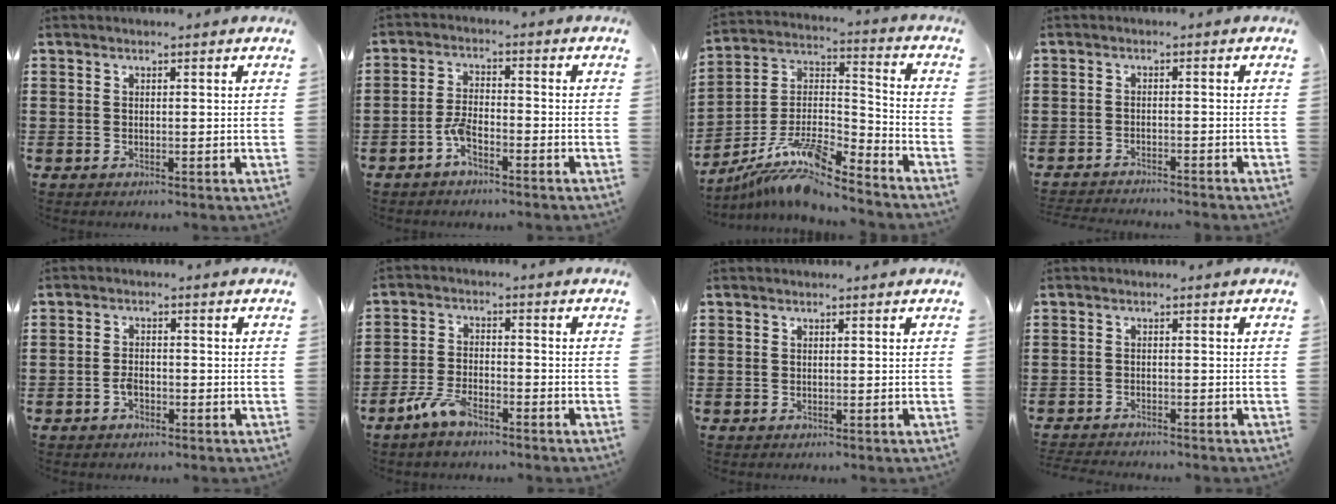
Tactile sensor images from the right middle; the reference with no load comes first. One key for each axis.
{"total": 3.7, "fx": -2.4, "fy": 1.3, "fz": 2.5, "tx": -0.066, "ty": -0.003, "tz": -0.050}
{"total": 11.4, "fx": -9.6, "fy": 1.7, "fz": 6.0, "tx": -0.128, "ty": 0.009, "tz": -0.193}
{"total": 2.1, "fx": -2.1, "fy": -0.2, "fz": 0.0, "tx": -0.004, "ty": -0.002, "tz": -0.045}
{"total": 2.1, "fx": -1.2, "fy": 1.0, "fz": 1.4, "tx": -0.029, "ty": 0.000, "tz": -0.023}
{"total": 4.9, "fx": -3.8, "fy": 1.6, "fz": 2.7, "tx": -0.073, "ty": 0.002, "tz": -0.079}
{"total": 0.0}
{"total": 2.0, "fx": -2.0, "fy": 0.0, "fz": 0.0, "tx": -0.006, "ty": -0.002, "tz": -0.042}